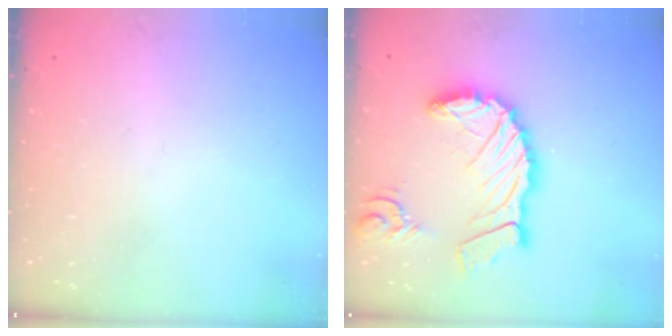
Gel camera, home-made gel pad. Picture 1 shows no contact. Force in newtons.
{"total": 17.6, "press": 17.5, "slide": 1.9}